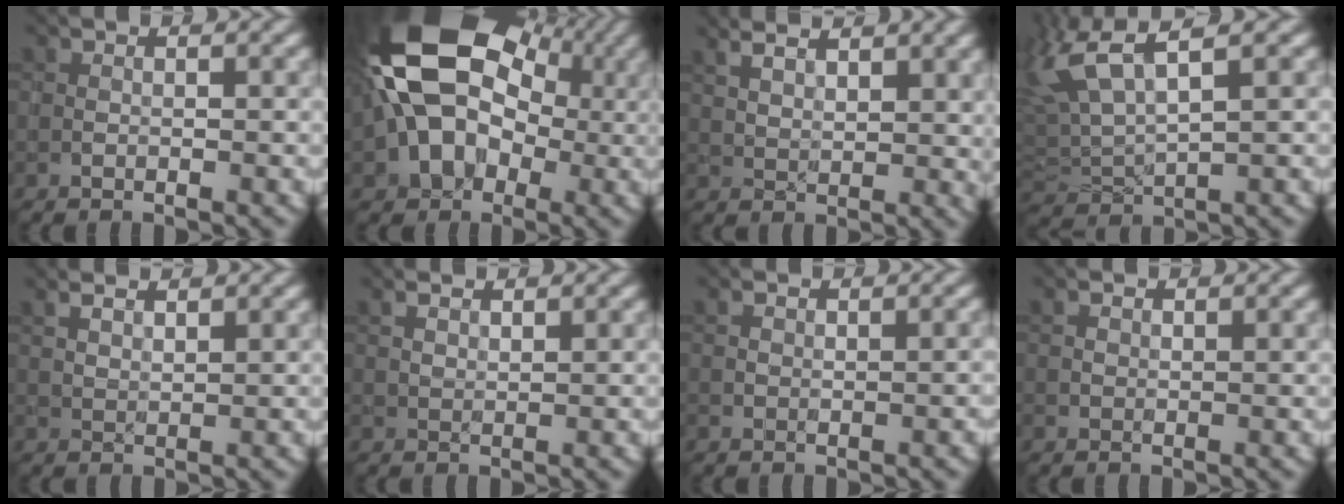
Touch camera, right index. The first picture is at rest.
{"total": 16.0, "force": [1.2, 11.3, 11.2], "torque": [-0.154, 0.026, -0.022]}
{"total": 5.2, "force": [3.9, 2.0, 2.9], "torque": [-0.057, 0.017, 0.055]}
{"total": 7.6, "force": [3.4, 2.6, 6.3], "torque": [-0.149, 0.023, 0.065]}
{"total": 2.6, "force": [2.2, 0.6, 1.1], "torque": [-0.025, 0.009, 0.029]}
{"total": 1.6, "force": [1.5, 0.3, 0.5], "torque": [-0.017, -0.003, 0.031]}
{"total": 1.3, "force": [0.4, 0.7, 1.0], "torque": [-0.016, -0.001, 0.012]}
{"total": 0.8, "force": [0.7, 0.3, 0.3], "torque": [-0.010, 0.002, 0.011]}